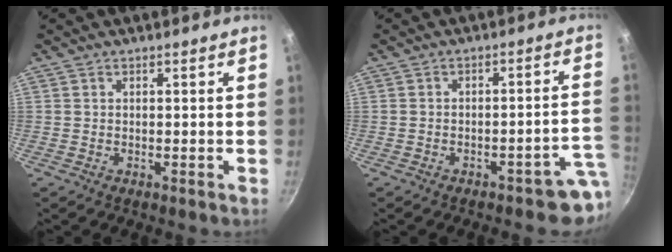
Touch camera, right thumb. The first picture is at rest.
{"total": 6.0, "force": [-3.0, 2.7, 4.5], "torque": [-0.014, 0.039, -0.033]}